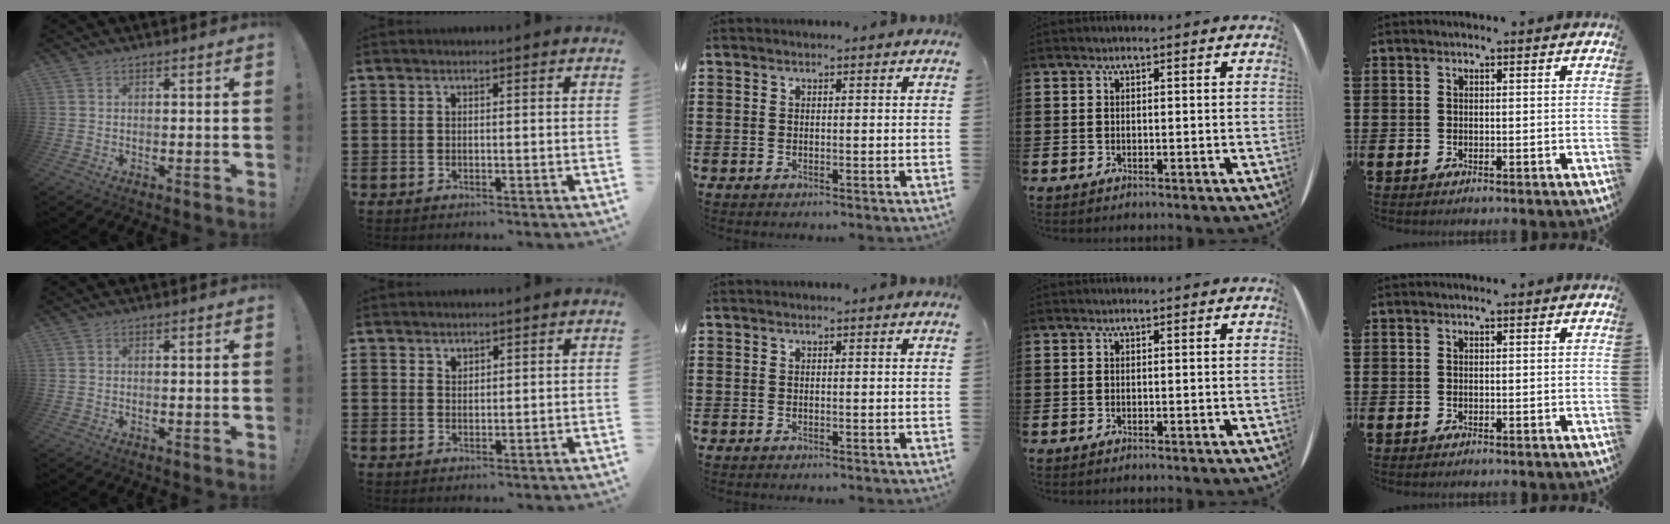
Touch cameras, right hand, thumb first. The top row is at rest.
{"index": {"total": 1.2, "force": [1.1, 0.5, 0.1], "torque": [-0.003, -0.001, 0.022]}}